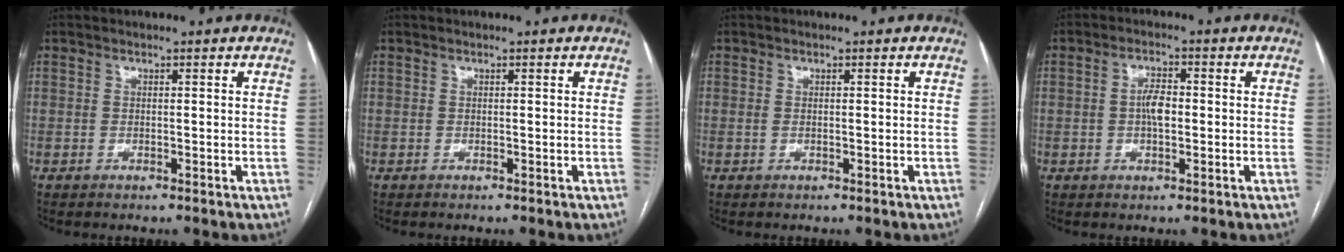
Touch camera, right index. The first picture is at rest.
{"total": 0.0}
{"total": 0.5, "force": [-0.1, 0.3, 0.5], "torque": [-0.012, 0.000, 0.000]}
{"total": 3.6, "force": [-0.2, 1.4, 3.3], "torque": [-0.061, 0.007, -0.004]}